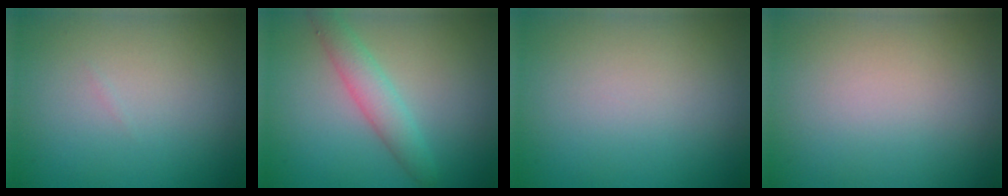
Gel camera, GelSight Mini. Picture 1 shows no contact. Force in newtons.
{"total": 3.0, "press": 3.0, "slide": 0.3}
{"total": 0.0}
{"total": 0.0}